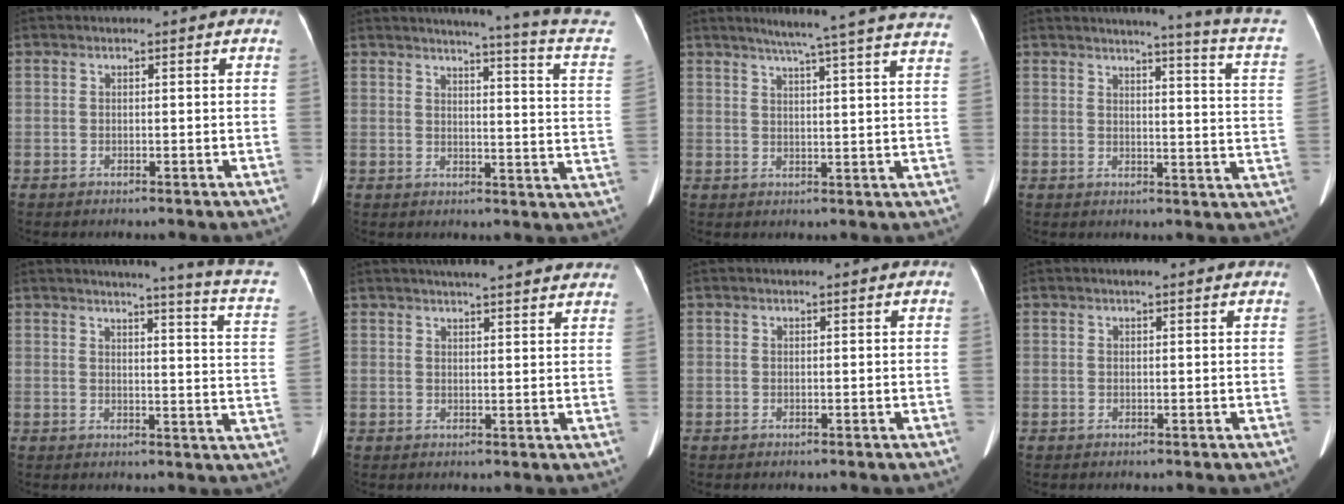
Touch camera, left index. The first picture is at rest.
{"total": 16.0, "force": [14.1, -2.3, 7.1], "torque": [-0.103, -0.093, 0.141]}
{"total": 21.1, "force": [18.5, -0.8, 10.2], "torque": [-0.149, -0.027, 0.222]}
{"total": 14.2, "force": [12.2, -2.1, 6.9], "torque": [-0.098, -0.078, 0.120]}
{"total": 14.7, "force": [12.5, -1.7, 7.6], "torque": [-0.105, -0.073, 0.122]}
{"total": 17.1, "force": [15.2, 2.2, 7.6], "torque": [-0.100, 0.027, 0.182]}
{"total": 0.9, "force": [0.8, 0.0, 0.4], "torque": [-0.005, 0.012, 0.012]}
{"total": 2.3, "force": [1.9, 0.2, 1.3], "torque": [-0.015, 0.018, 0.023]}